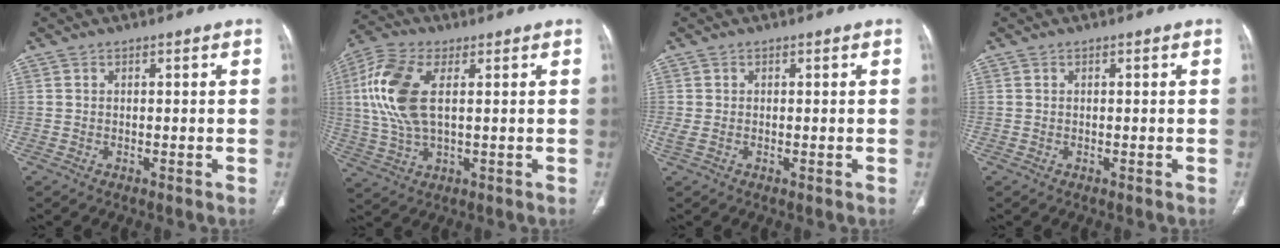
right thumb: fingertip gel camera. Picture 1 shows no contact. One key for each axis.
{"total": 12.1, "fx": 2.3, "fy": 5.5, "fz": 10.5, "tx": -0.248, "ty": 0.005, "tz": 0.047}
{"total": 1.4, "fx": -0.2, "fy": 0.7, "fz": 1.2, "tx": -0.039, "ty": -0.001, "tz": -0.003}
{"total": 0.0}